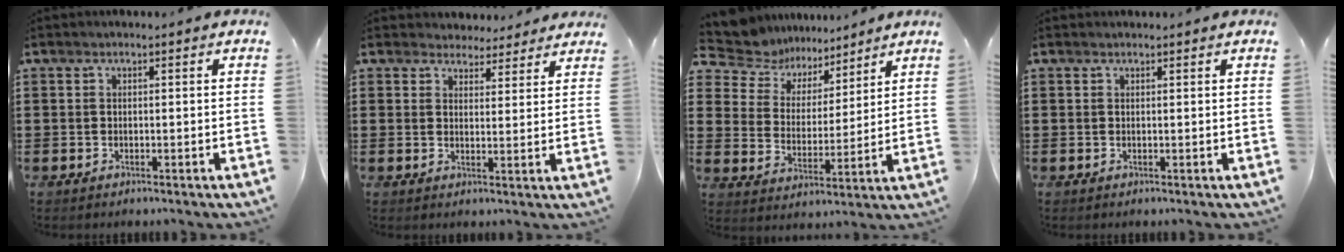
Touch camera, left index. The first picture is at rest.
{"total": 3.6, "force": [3.3, 1.3, 0.1], "torque": [-0.016, -0.007, 0.063]}
{"total": 7.0, "force": [6.1, 3.2, 0.4], "torque": [-0.052, -0.033, 0.111]}
{"total": 0.0}